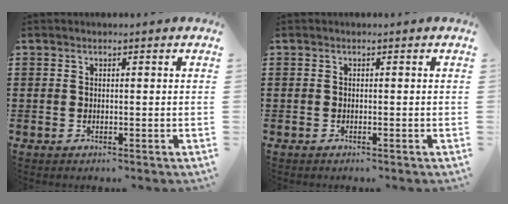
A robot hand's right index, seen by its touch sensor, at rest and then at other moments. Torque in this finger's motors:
{"motor_torque": [0.18, -0.06, 0.00, -0.01]}